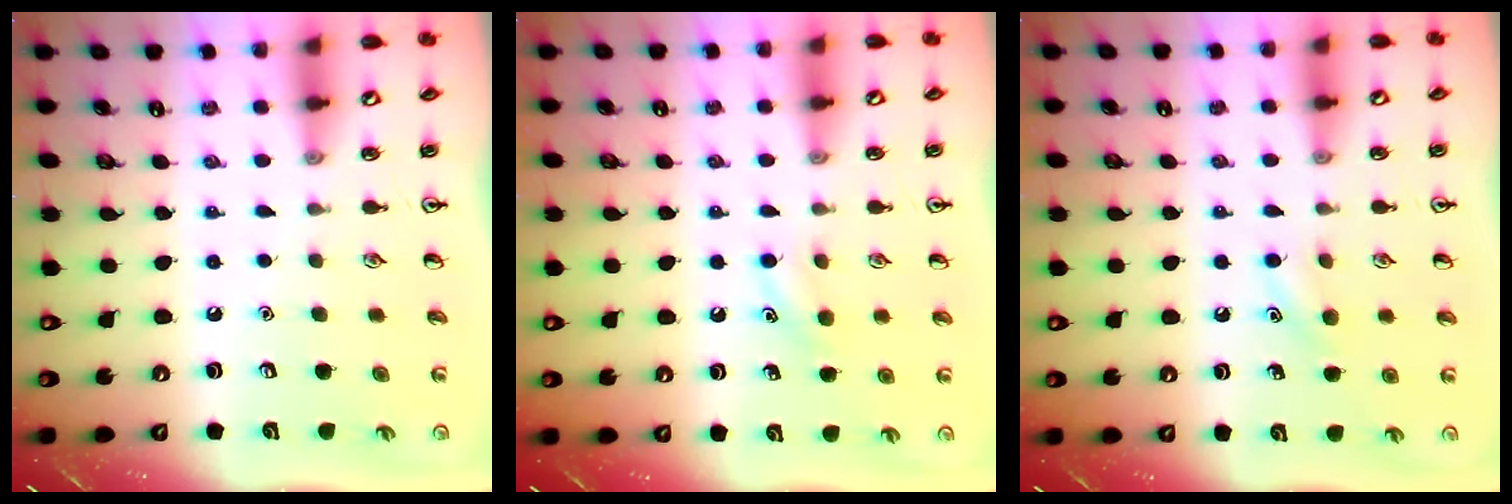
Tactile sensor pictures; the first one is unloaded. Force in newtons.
{"total": 6.8, "press": 6.5, "slide": 1.9}
{"total": 6.8, "press": 6.4, "slide": 2.3}